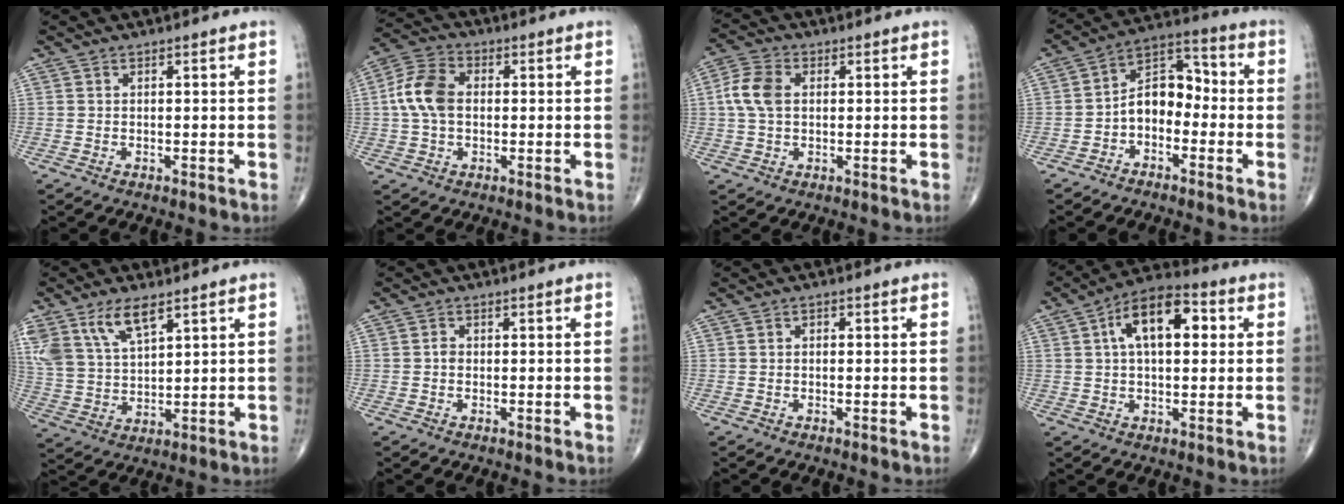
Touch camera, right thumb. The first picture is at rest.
{"total": 9.0, "force": [0.5, 6.0, 6.6], "torque": [-0.133, 0.023, 0.003]}
{"total": 6.7, "force": [0.8, 4.5, 5.0], "torque": [-0.109, 0.014, 0.012]}
{"total": 9.2, "force": [-2.2, 6.2, 6.5], "torque": [-0.082, 0.046, -0.055]}
{"total": 11.5, "force": [6.9, 5.2, 7.6], "torque": [-0.144, -0.017, 0.144]}
{"total": 1.1, "force": [-0.1, 0.9, 0.7], "torque": [-0.006, 0.003, -0.005]}
{"total": 0.7, "force": [0.0, 0.5, 0.5], "torque": [-0.003, 0.002, -0.003]}
{"total": 13.0, "force": [3.2, 6.8, 10.6], "torque": [-0.159, 0.023, 0.044]}